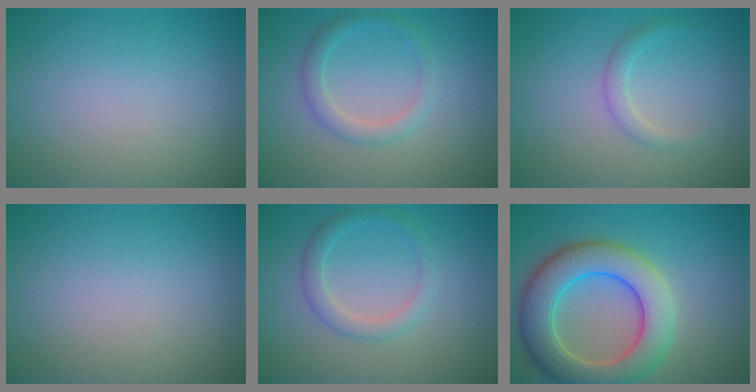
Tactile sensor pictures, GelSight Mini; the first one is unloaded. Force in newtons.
{"total": 2.2, "press": 2.2, "slide": 0.2}
{"total": 1.5, "press": 1.5, "slide": 0.0}
{"total": 0.0}
{"total": 2.2, "press": 2.2, "slide": 0.2}
{"total": 8.5, "press": 8.4, "slide": 0.5}